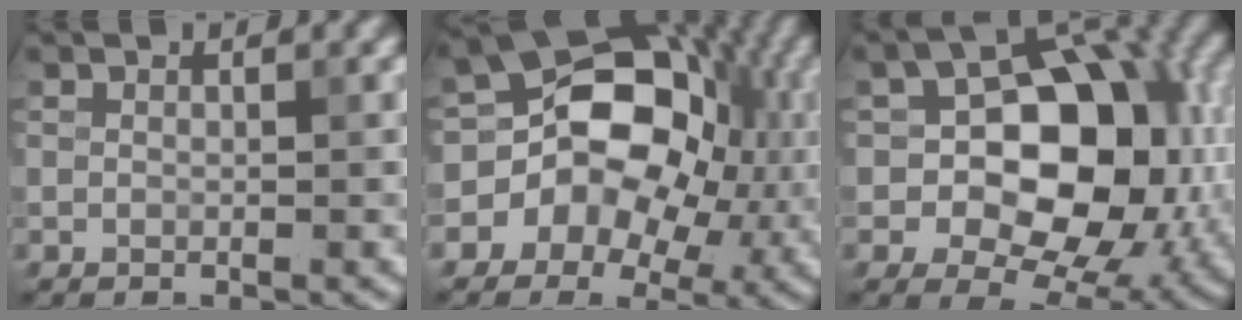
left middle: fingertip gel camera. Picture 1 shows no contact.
{"total": 11.8, "force": [-0.5, 9.5, 7.0], "torque": [-0.059, 0.013, -0.041]}
{"total": 12.5, "force": [-0.5, 8.3, 9.4], "torque": [-0.102, 0.011, -0.016]}